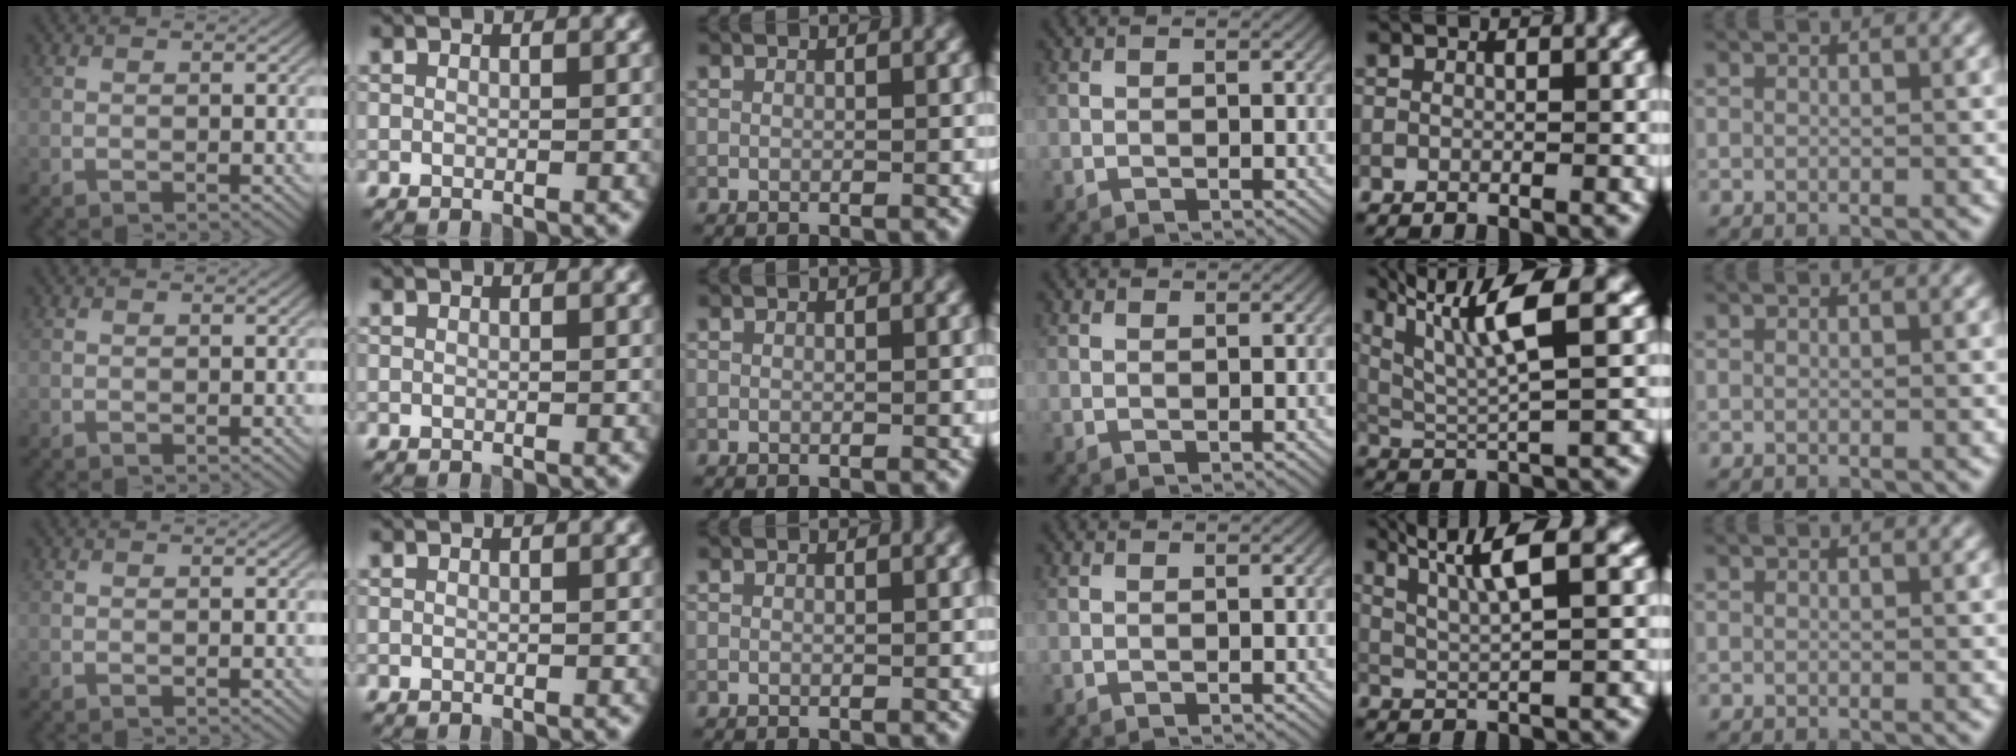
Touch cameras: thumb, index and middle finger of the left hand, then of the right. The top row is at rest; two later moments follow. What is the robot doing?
{"motion": "lift_and_place", "object": "calculator"}